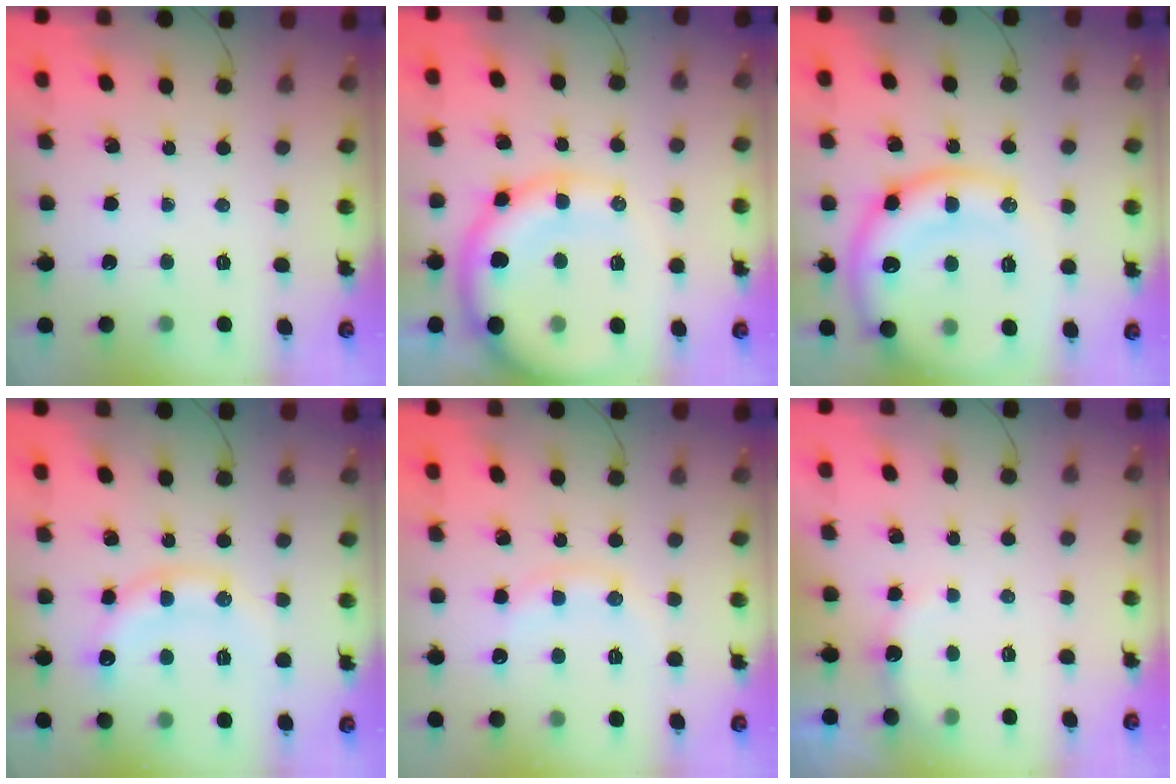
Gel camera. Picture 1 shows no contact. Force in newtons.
{"total": 17.1, "press": 16.8, "slide": 3.1}
{"total": 20.8, "press": 20.7, "slide": 2.4}
{"total": 15.2, "press": 15.1, "slide": 0.9}
{"total": 8.1, "press": 8.0, "slide": 1.1}
{"total": 2.8, "press": 2.6, "slide": 0.8}